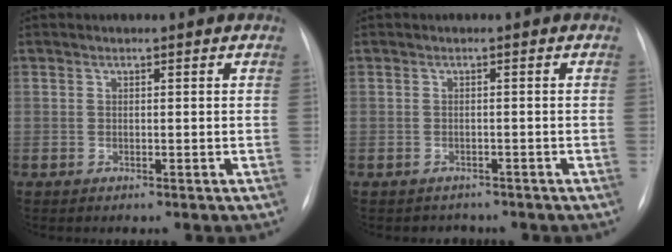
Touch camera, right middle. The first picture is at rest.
{"total": 2.1, "force": [-1.8, 1.1, -0.4], "torque": [-0.002, 0.004, -0.025]}